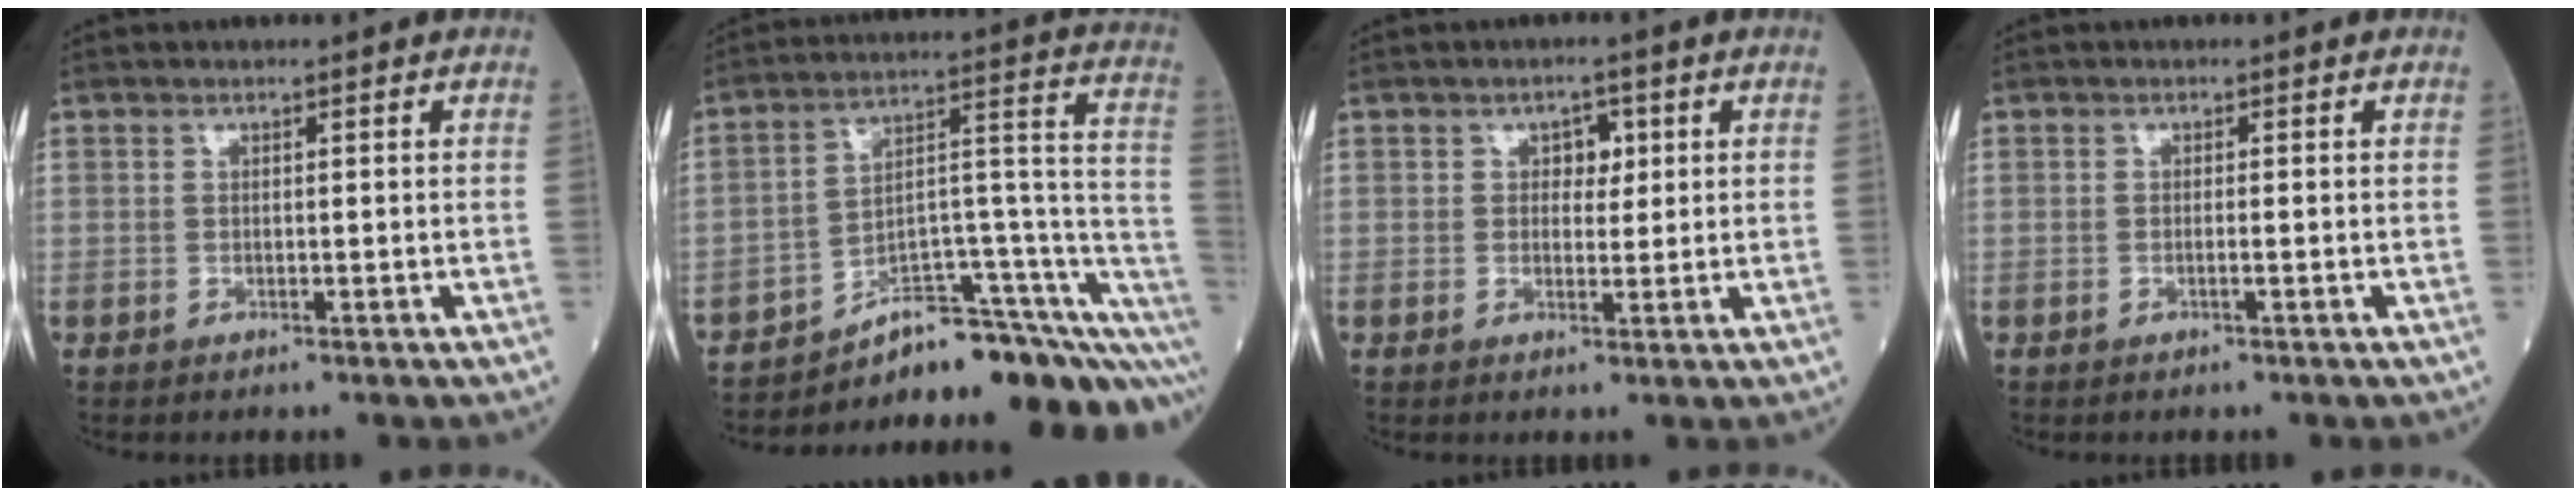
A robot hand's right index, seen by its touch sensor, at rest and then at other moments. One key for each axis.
{"total": 20.2, "fx": -17.8, "fy": 3.6, "fz": 9.0, "tx": -0.044, "ty": 0.067, "tz": -0.251}
{"total": 2.7, "fx": 0.8, "fy": 1.8, "fz": 1.8, "tx": -0.019, "ty": 0.005, "tz": 0.010}
{"total": 0.5, "fx": -0.3, "fy": -0.1, "fz": 0.4, "tx": -0.008, "ty": 0.001, "tz": -0.007}